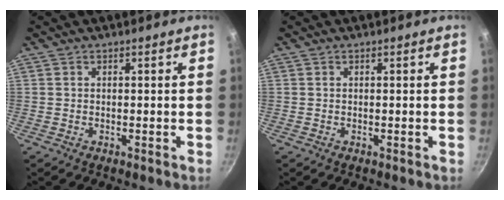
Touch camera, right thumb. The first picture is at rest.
{"total": 0.0}